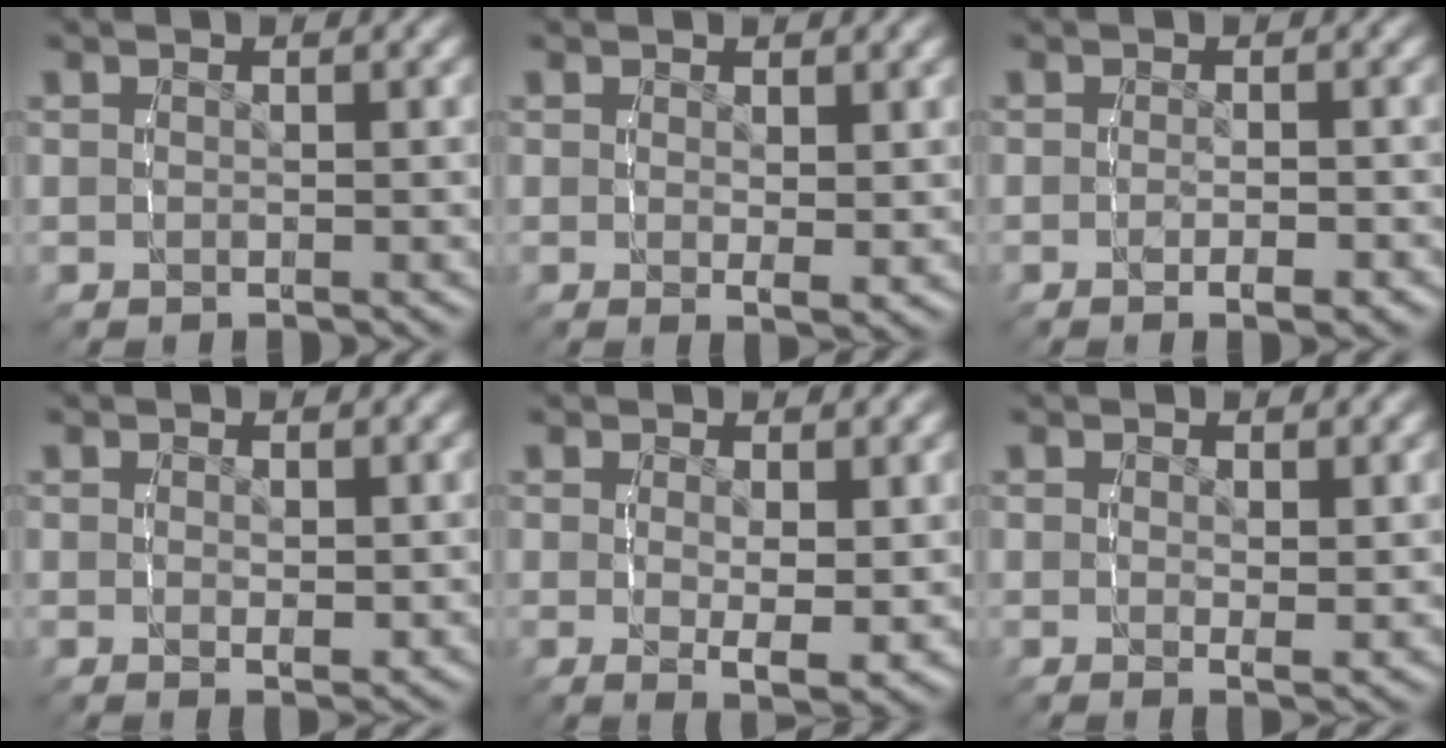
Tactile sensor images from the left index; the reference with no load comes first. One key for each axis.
{"total": 1.5, "fx": 0.8, "fy": -0.2, "fz": 1.3, "tx": -0.009, "ty": -0.008, "tz": 0.014}
{"total": 1.4, "fx": -0.6, "fy": 0.8, "fz": 1.0, "tx": -0.019, "ty": 0.008, "tz": -0.016}
{"total": 1.1, "fx": 0.7, "fy": -0.1, "fz": 0.8, "tx": -0.003, "ty": -0.002, "tz": 0.013}
{"total": 3.3, "fx": 0.3, "fy": 0.4, "fz": 3.3, "tx": -0.036, "ty": -0.014, "tz": 0.010}
{"total": 1.4, "fx": 1.0, "fy": -0.3, "fz": 0.9, "tx": -0.005, "ty": -0.007, "tz": 0.017}